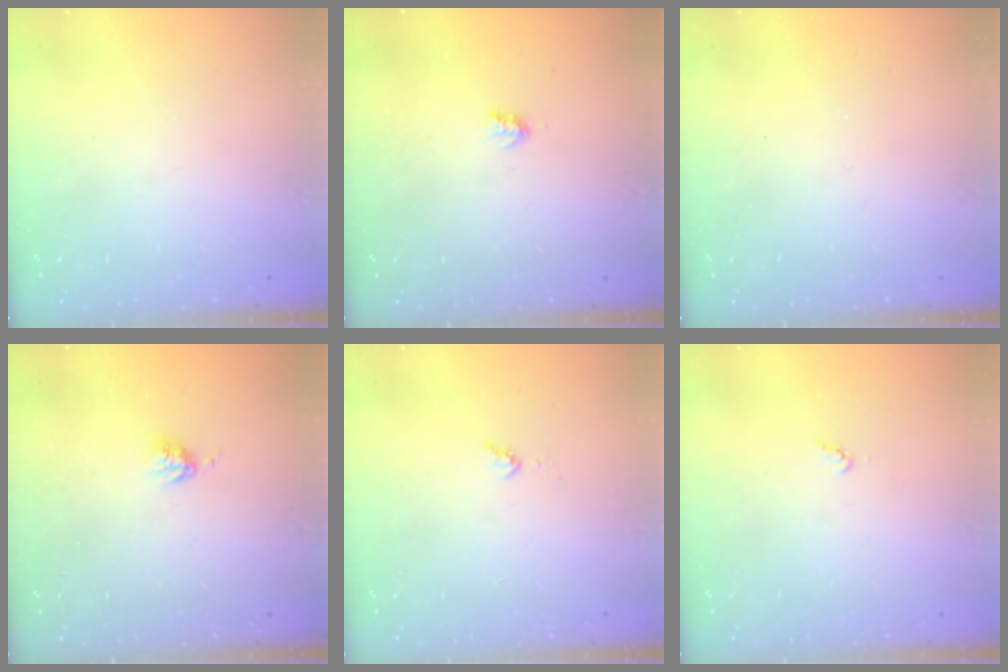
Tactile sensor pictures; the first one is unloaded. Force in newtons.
{"total": 1.9, "press": 1.8, "slide": 0.4}
{"total": 0.0}
{"total": 3.4, "press": 3.3, "slide": 0.5}
{"total": 2.8, "press": 2.8, "slide": 0.4}
{"total": 3.3, "press": 3.3, "slide": 0.4}